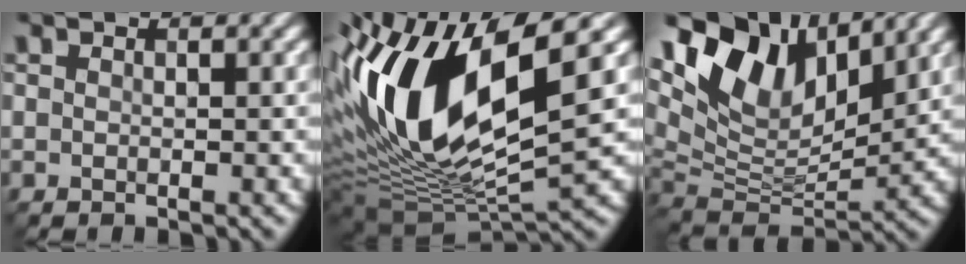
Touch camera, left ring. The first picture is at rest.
{"total": 15.6, "force": [2.7, 6.6, 13.9], "torque": [-0.272, 0.004, 0.048]}
{"total": 11.3, "force": [6.6, 5.4, 7.4], "torque": [-0.143, 0.006, 0.120]}